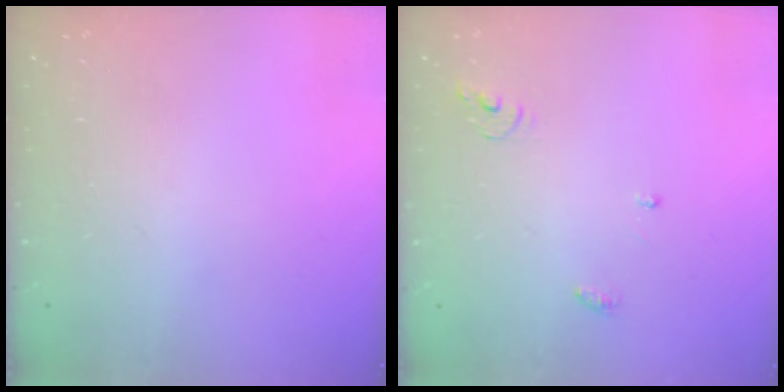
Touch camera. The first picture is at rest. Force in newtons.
{"total": 4.1, "press": 4.0, "slide": 0.3}